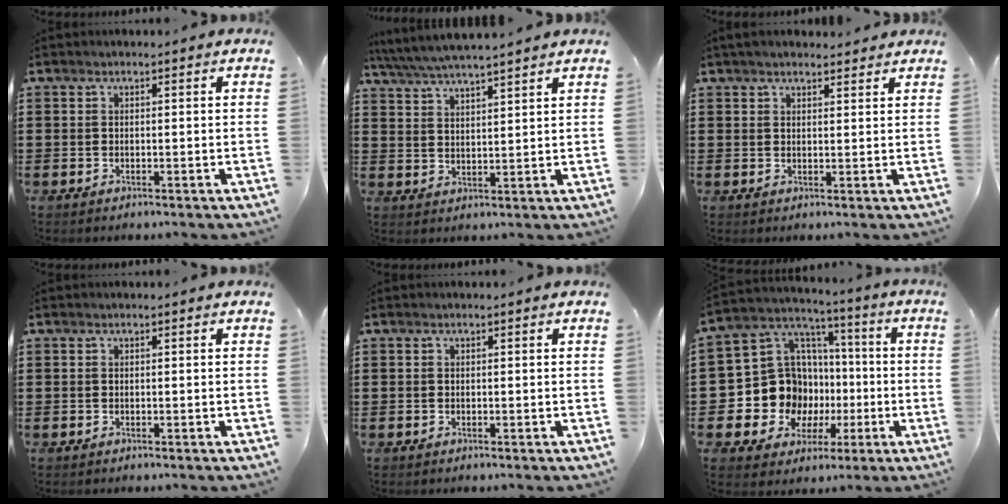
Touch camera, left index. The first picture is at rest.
{"total": 4.6, "force": [4.3, -0.2, 1.6], "torque": [-0.045, -0.020, 0.074]}
{"total": 2.1, "force": [2.0, 0.4, 0.6], "torque": [-0.015, 0.005, 0.038]}
{"total": 0.0}
{"total": 0.0}
{"total": 12.7, "force": [-2.5, 11.7, 4.4], "torque": [-0.128, -0.005, -0.033]}